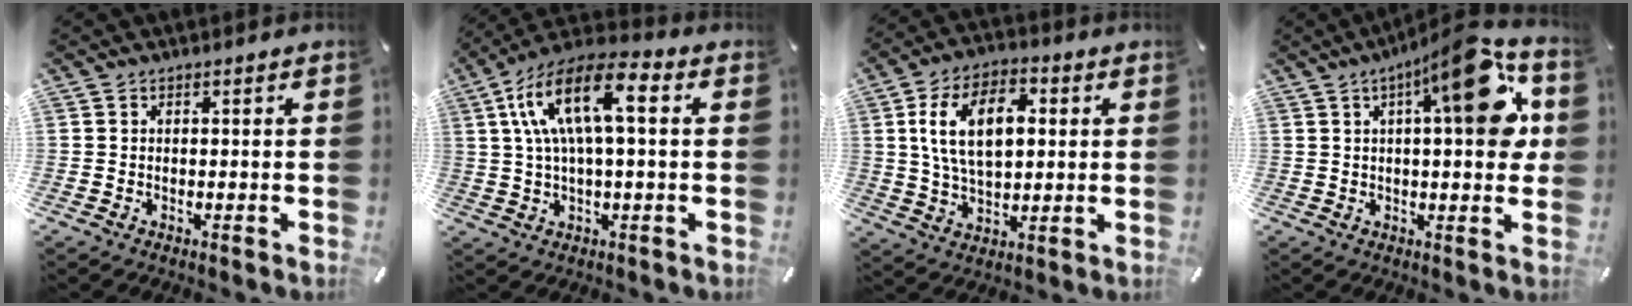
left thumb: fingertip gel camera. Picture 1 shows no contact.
{"total": 15.2, "force": [3.5, 6.3, 13.3], "torque": [-0.279, 0.004, 0.059]}
{"total": 14.5, "force": [3.2, 8.8, 11.1], "torque": [-0.226, 0.011, 0.054]}
{"total": 16.8, "force": [6.3, 4.9, 14.8], "torque": [-0.196, -0.036, 0.089]}